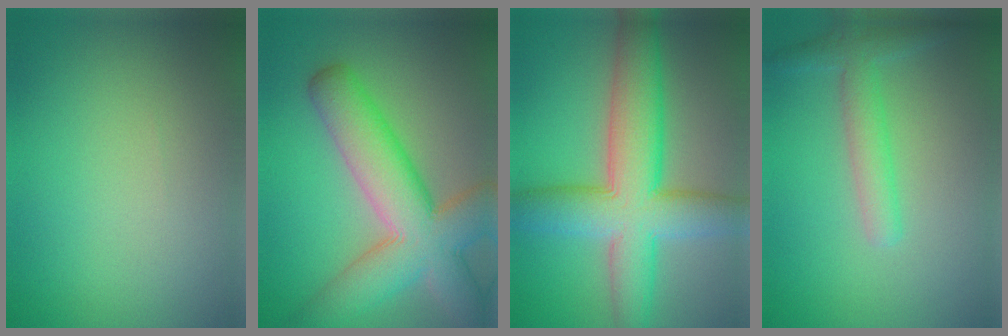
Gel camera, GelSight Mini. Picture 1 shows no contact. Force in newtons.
{"total": 10.5, "press": 10.4, "slide": 0.9}
{"total": 9.7, "press": 9.7, "slide": 0.2}
{"total": 2.8, "press": 2.8, "slide": 0.1}